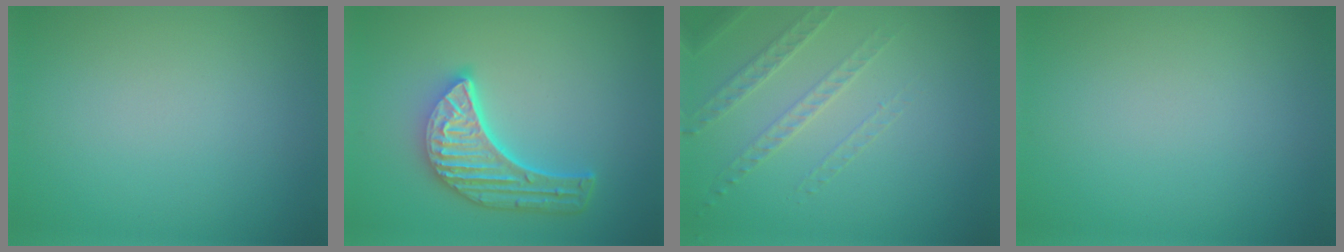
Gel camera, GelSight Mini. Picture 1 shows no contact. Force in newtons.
{"total": 5.7, "press": 4.4, "slide": 3.6}
{"total": 1.6, "press": 1.3, "slide": 0.9}
{"total": 0.0}